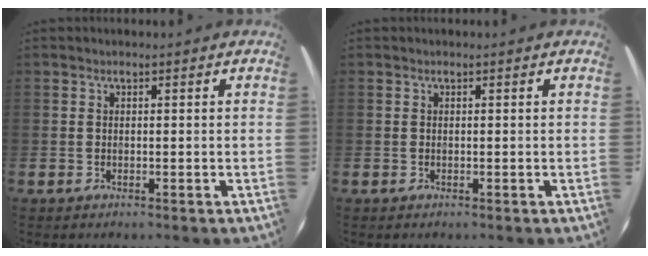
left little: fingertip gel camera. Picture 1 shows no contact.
{"total": 0.0}